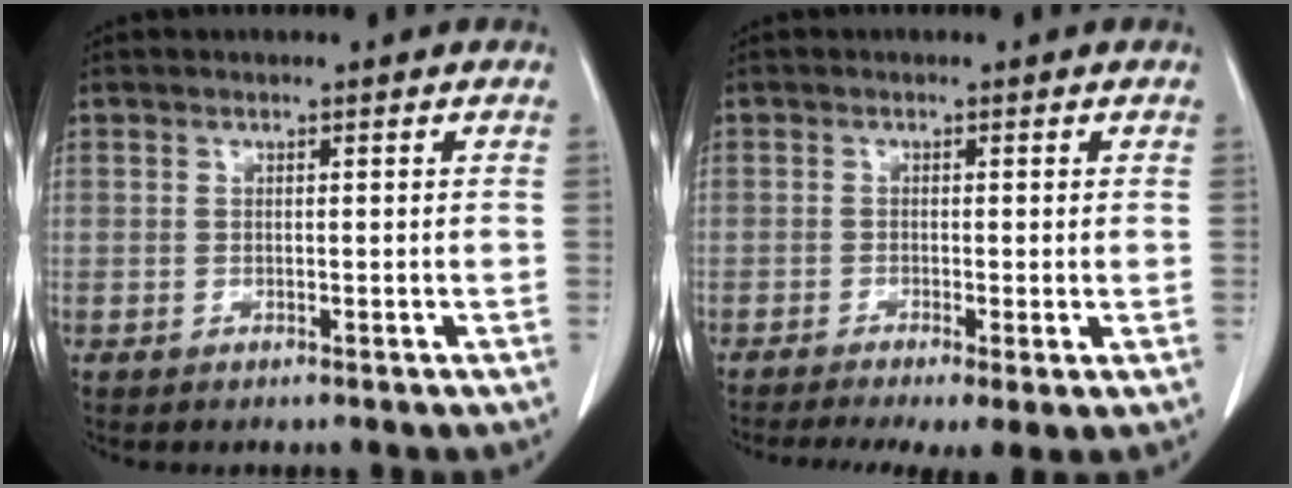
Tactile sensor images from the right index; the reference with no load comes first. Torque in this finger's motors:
{"motor_torque": [0.95, -0.91, 0.30, 0.15]}